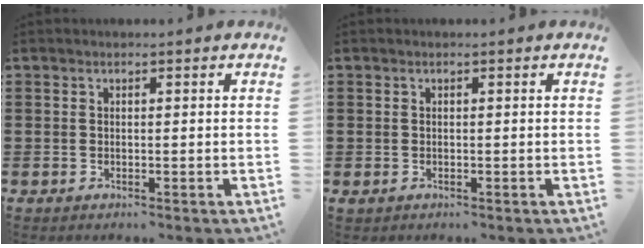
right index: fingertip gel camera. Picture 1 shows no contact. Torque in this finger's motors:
{"motor_torque": [0.10, -0.45, 0.00, 0.05]}